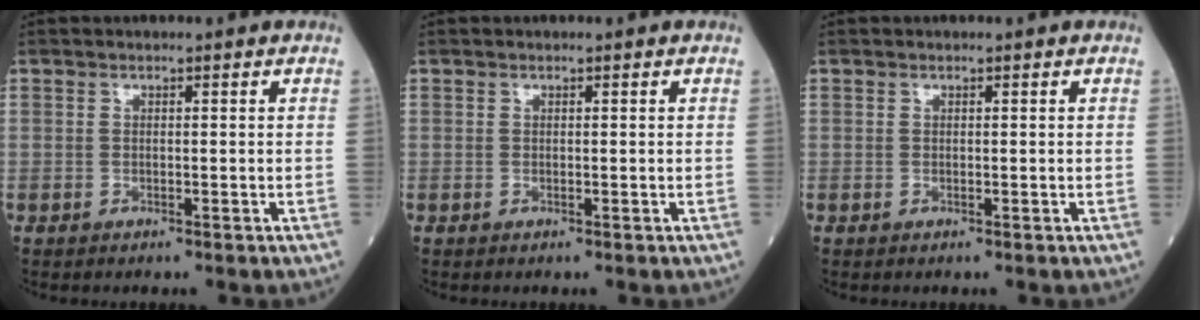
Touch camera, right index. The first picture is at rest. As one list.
[{"total": 0.0}, {"total": 0.0}]